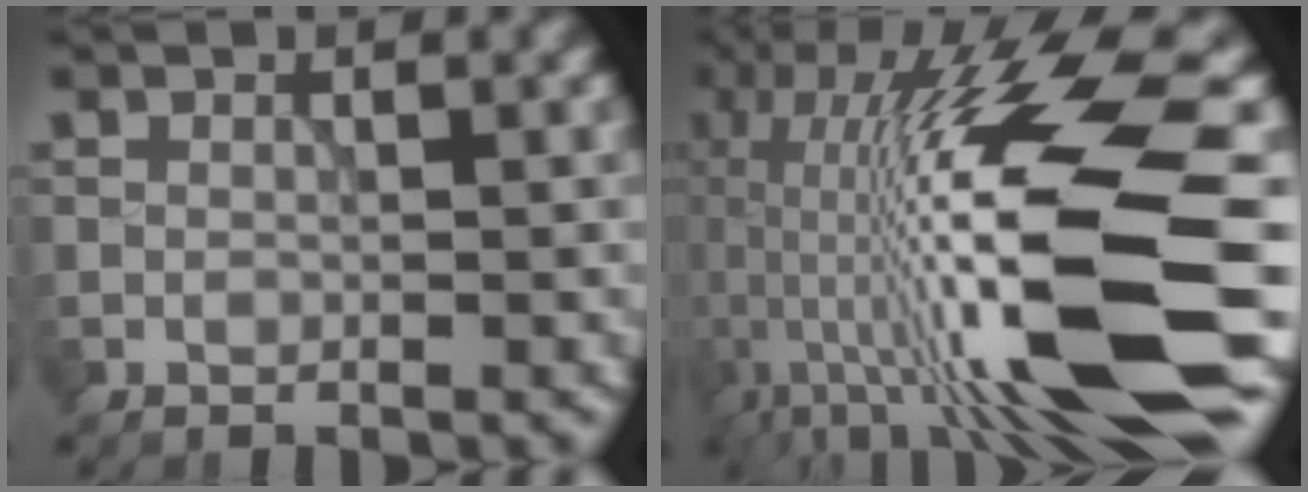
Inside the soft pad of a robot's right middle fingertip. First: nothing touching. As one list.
[{"total": 18.9, "force": [-1.2, 4.7, 18.3], "torque": [-0.337, 0.019, -0.023]}]